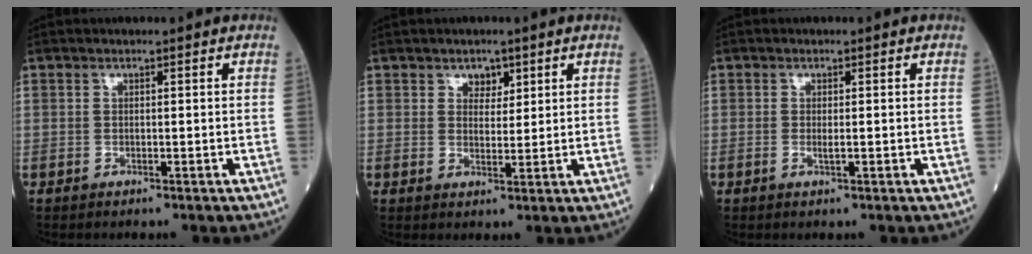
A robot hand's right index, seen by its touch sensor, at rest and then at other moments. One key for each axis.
{"total": 2.6, "fx": 1.6, "fy": 1.7, "fz": 1.1, "tx": -0.010, "ty": -0.001, "tz": 0.025}
{"total": 1.1, "fx": -0.2, "fy": 0.1, "fz": 1.0, "tx": -0.023, "ty": -0.002, "tz": -0.002}